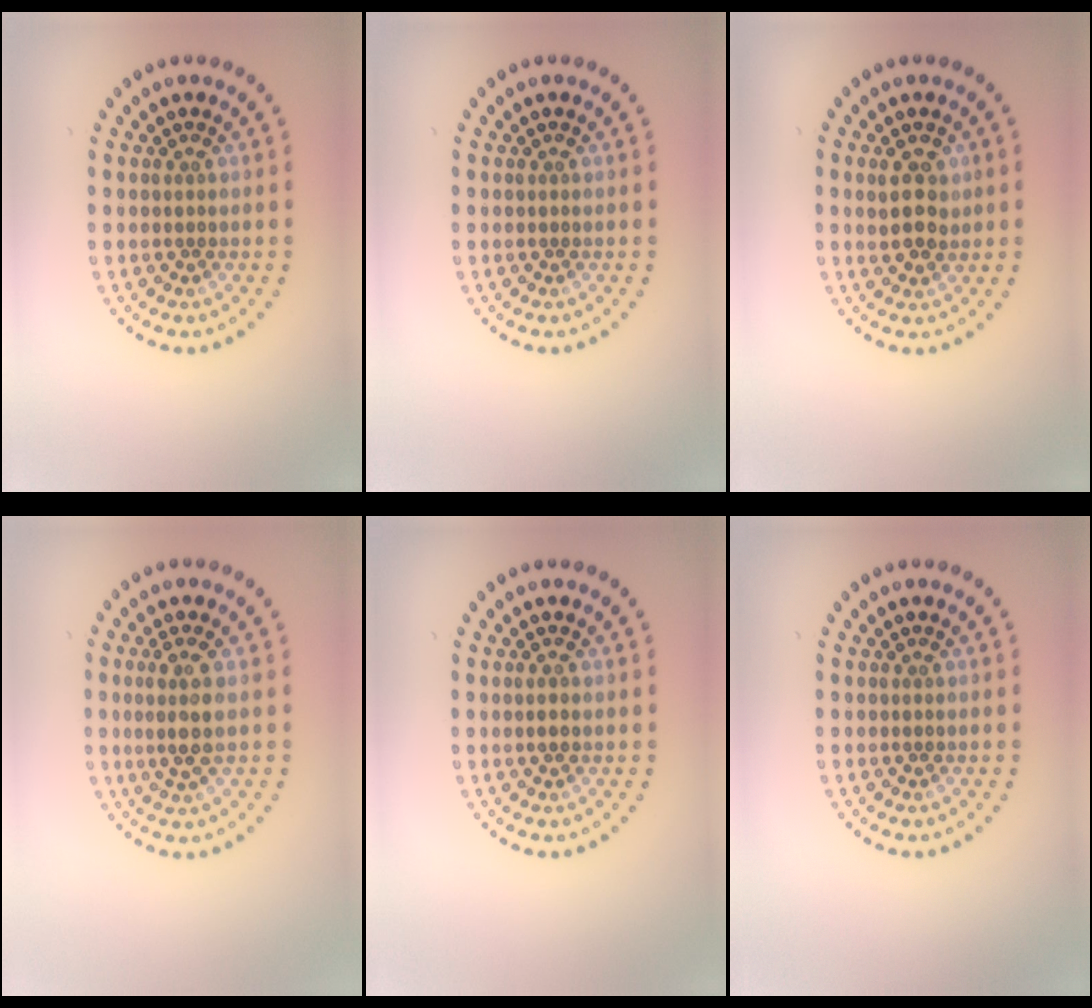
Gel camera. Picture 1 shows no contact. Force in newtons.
{"total": 0.0}
{"total": 2.7, "press": 2.6, "slide": 0.6}
{"total": 2.4, "press": 2.1, "slide": 1.1}
{"total": 1.4, "press": 1.4, "slide": 0.1}
{"total": 0.0}